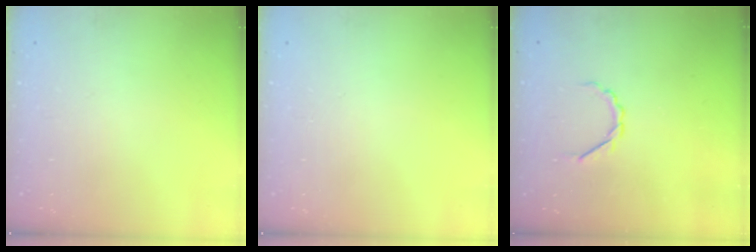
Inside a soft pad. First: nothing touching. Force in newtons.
{"total": 0.0}
{"total": 3.4, "press": 3.3, "slide": 1.0}